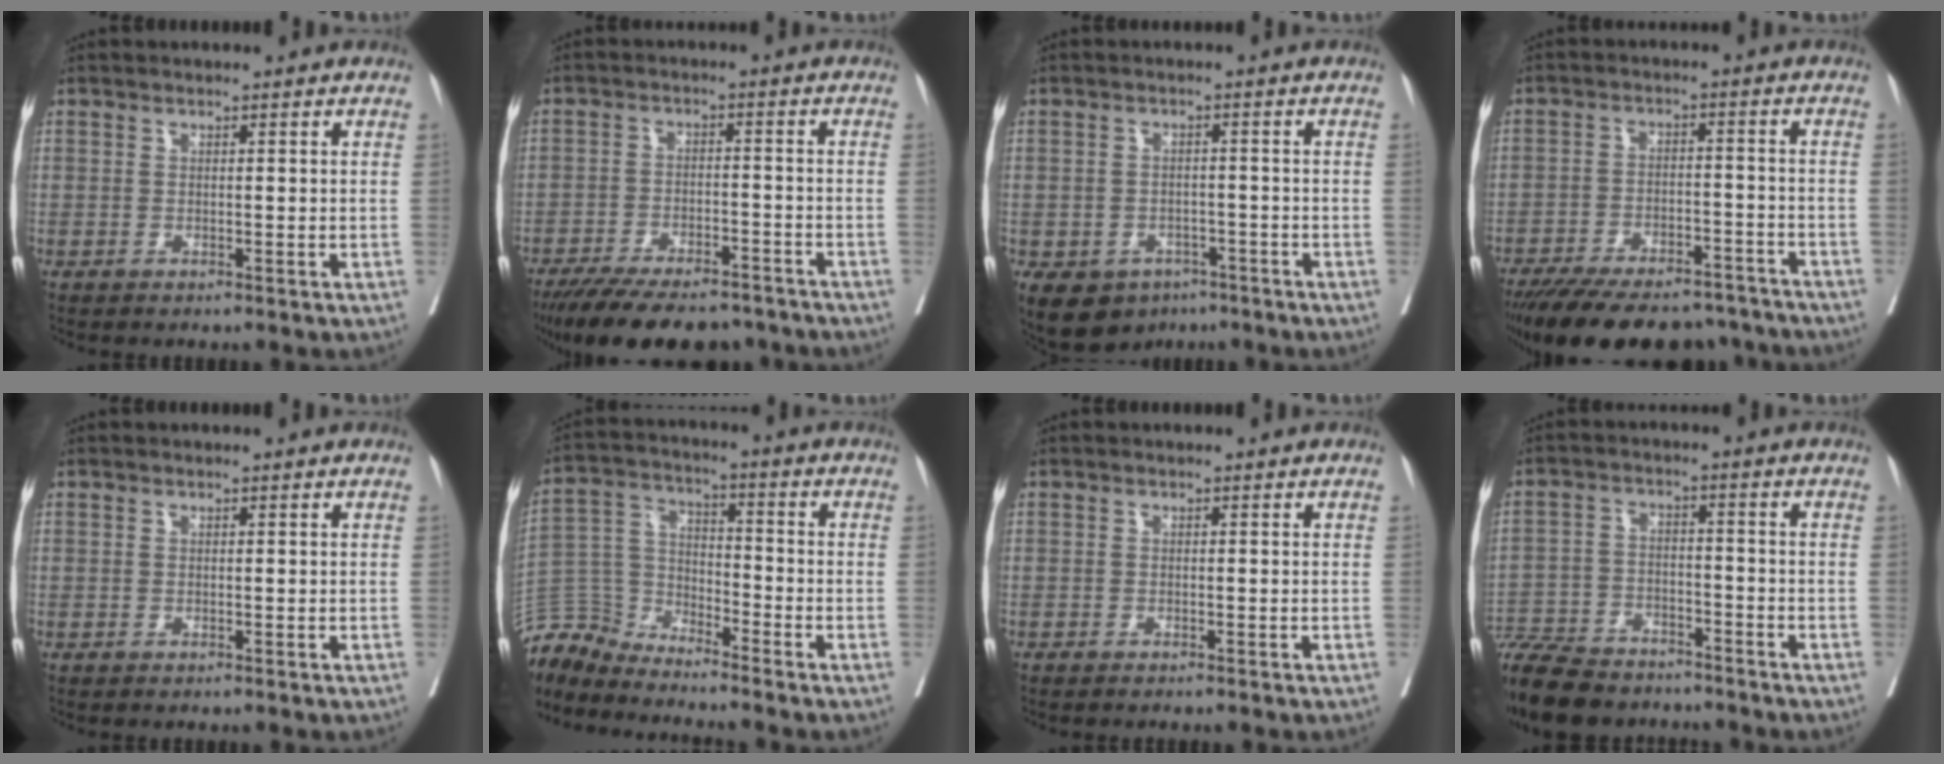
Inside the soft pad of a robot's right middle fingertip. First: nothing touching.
{"total": 16.2, "force": [-13.6, 4.9, 7.3], "torque": [-0.141, -0.015, -0.198]}
{"total": 9.2, "force": [-5.7, 6.6, 3.1], "torque": [-0.067, -0.002, -0.077]}
{"total": 20.4, "force": [-17.3, 6.6, 8.5], "torque": [-0.160, -0.014, -0.243]}
{"total": 0.0}
{"total": 8.6, "force": [-8.5, 0.2, -0.5], "torque": [0.005, 0.025, -0.174]}
{"total": 0.9, "force": [-0.8, 0.0, 0.3], "torque": [-0.005, 0.000, -0.013]}
{"total": 15.5, "force": [-13.3, 5.1, 6.1], "torque": [-0.139, -0.012, -0.215]}